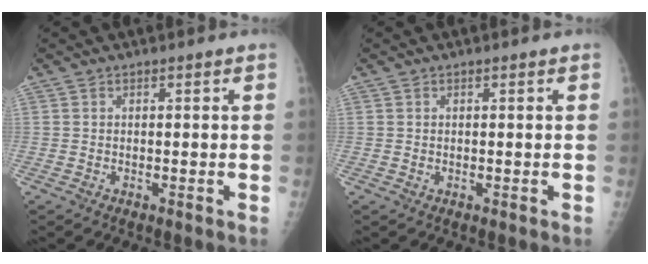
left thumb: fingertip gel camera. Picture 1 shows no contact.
{"total": 0.0}